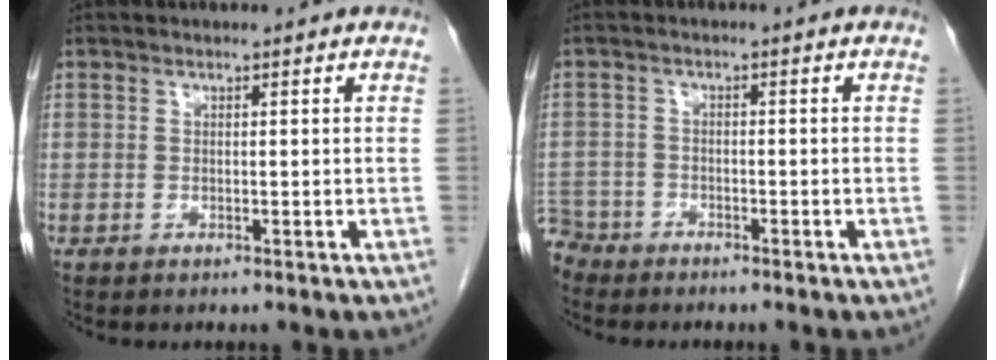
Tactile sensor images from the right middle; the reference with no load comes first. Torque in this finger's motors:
{"motor_torque": [0.05, -0.03, 0.00, -0.06]}